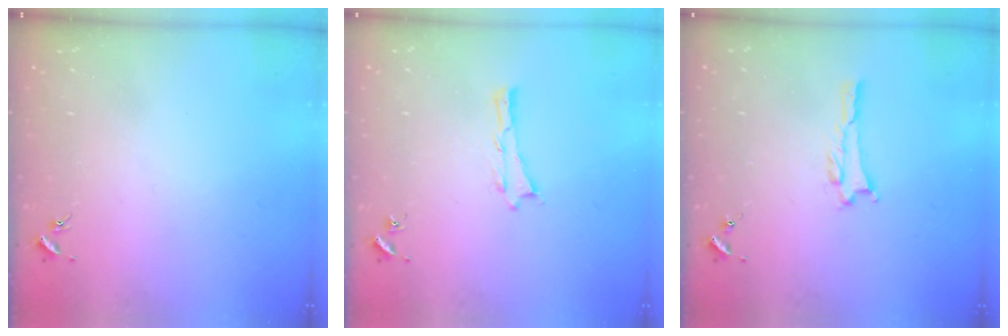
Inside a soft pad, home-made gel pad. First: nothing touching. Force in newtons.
{"total": 0.0}
{"total": 0.5, "press": 0.5, "slide": 0.1}